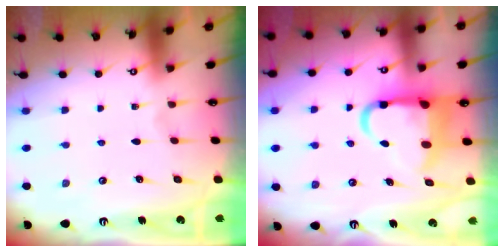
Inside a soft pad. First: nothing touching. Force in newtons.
{"total": 10.9, "press": 10.7, "slide": 2.0}